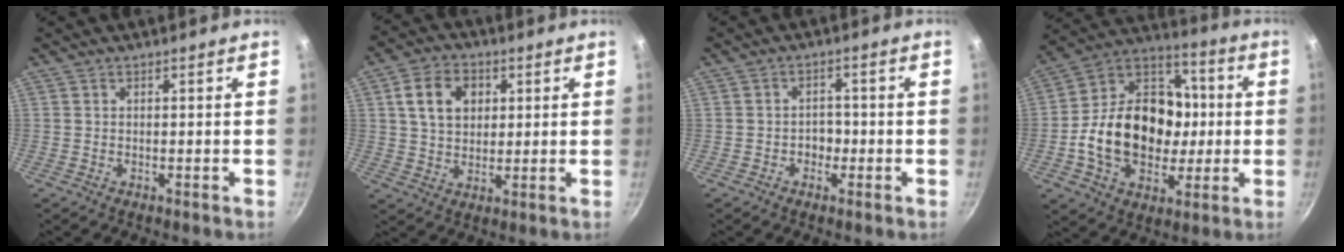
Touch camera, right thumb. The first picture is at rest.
{"total": 9.9, "force": [2.8, 7.3, 6.0], "torque": [-0.085, 0.003, 0.044]}
{"total": 3.0, "force": [-1.0, 2.4, 1.4], "torque": [0.002, 0.013, -0.018]}
{"total": 23.6, "force": [-2.0, 17.8, 15.3], "torque": [-0.217, 0.042, -0.039]}